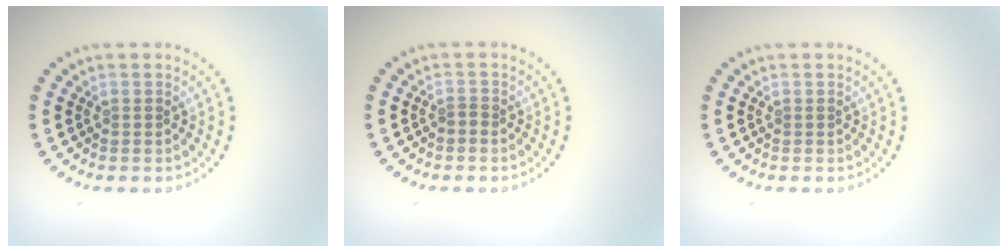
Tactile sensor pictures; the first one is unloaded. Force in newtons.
{"total": 0.6, "press": 0.3, "slide": 0.5}
{"total": 0.0}